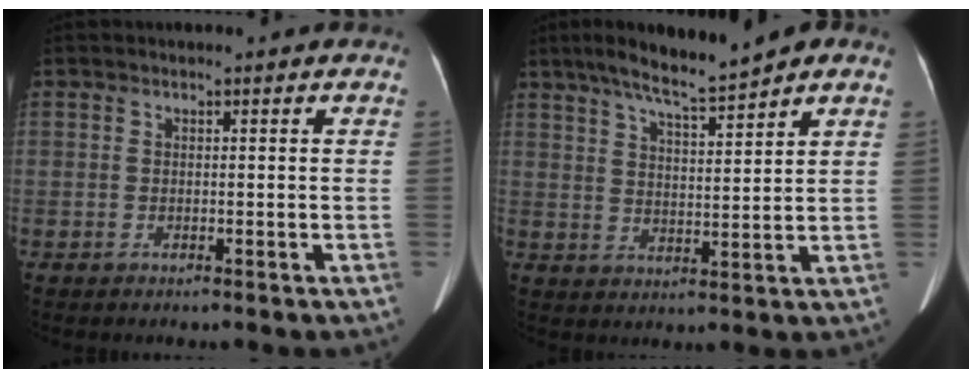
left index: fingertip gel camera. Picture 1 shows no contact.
{"total": 8.3, "force": [6.6, 0.2, 5.0], "torque": [-0.085, 0.006, 0.115]}